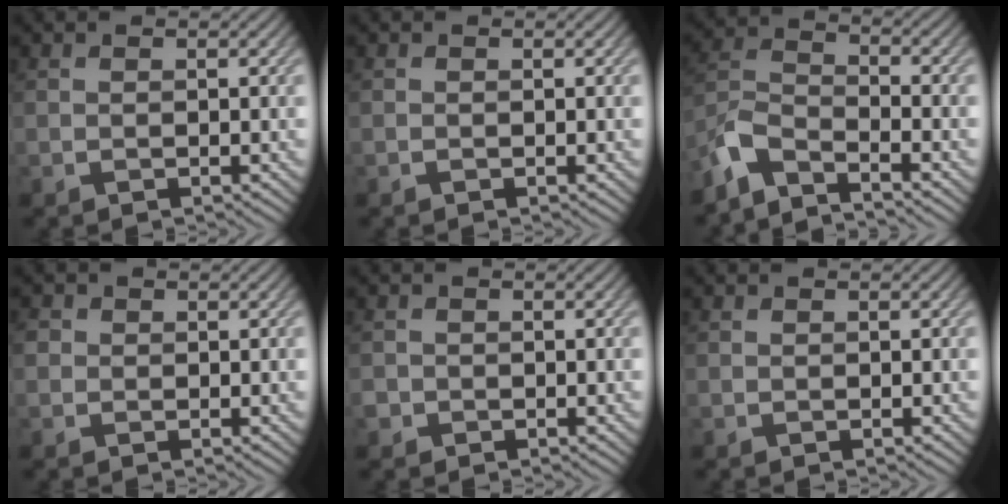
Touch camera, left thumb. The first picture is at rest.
{"total": 0.0}
{"total": 6.6, "force": [-5.5, 1.6, 3.3], "torque": [-0.086, -0.005, -0.125]}
{"total": 1.6, "force": [0.2, 1.6, 0.3], "torque": [-0.004, 0.005, -0.012]}
{"total": 1.3, "force": [-0.7, 1.1, 0.1], "torque": [-0.001, -0.002, -0.017]}
{"total": 0.0}